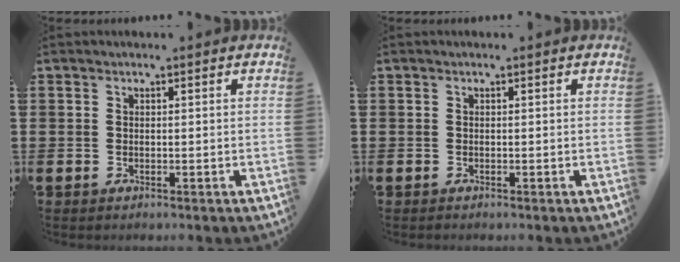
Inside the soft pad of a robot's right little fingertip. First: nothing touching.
{"total": 0.0}